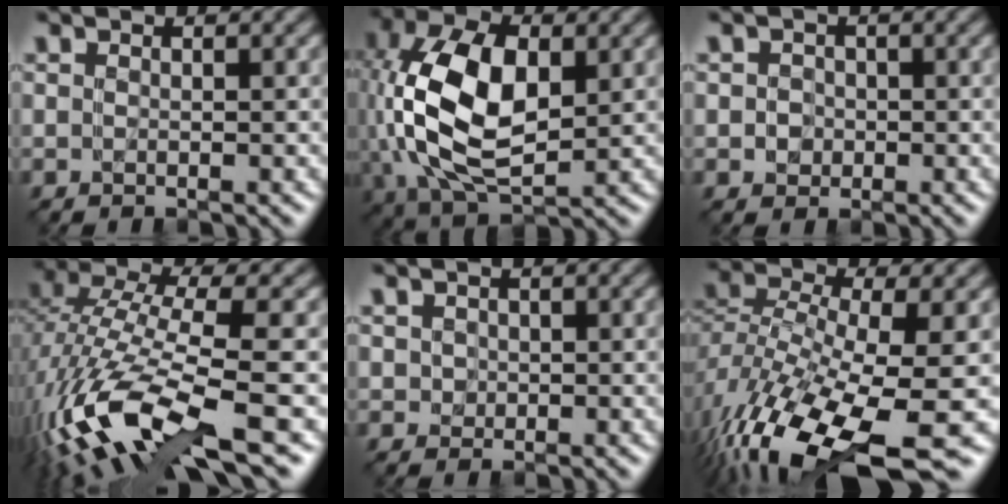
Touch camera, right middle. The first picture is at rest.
{"total": 11.8, "force": [0.9, 7.0, 9.4], "torque": [-0.215, 0.006, 0.029]}
{"total": 0.8, "force": [-0.2, 0.7, -0.3], "torque": [-0.001, -0.001, 0.004]}
{"total": 12.3, "force": [-4.9, 3.4, 10.7], "torque": [-0.228, 0.005, -0.076]}
{"total": 0.7, "force": [0.2, 0.3, -0.6], "torque": [0.004, -0.002, 0.015]}
{"total": 13.5, "force": [-7.5, 4.4, 10.4], "torque": [-0.228, -0.023, -0.115]}